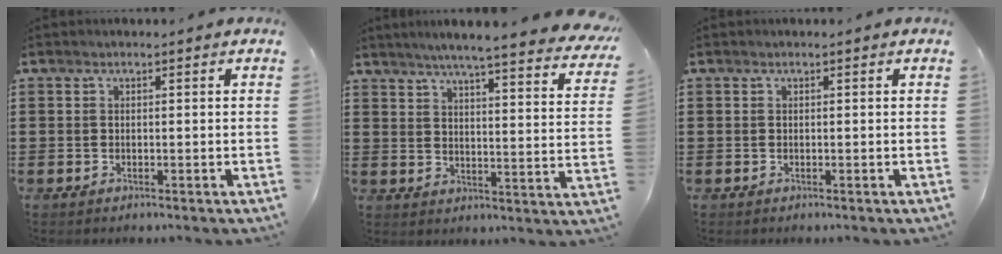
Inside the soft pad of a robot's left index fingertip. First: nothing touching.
{"total": 5.2, "force": [4.5, -0.6, 2.6], "torque": [-0.070, -0.032, 0.071]}
{"total": 0.0}